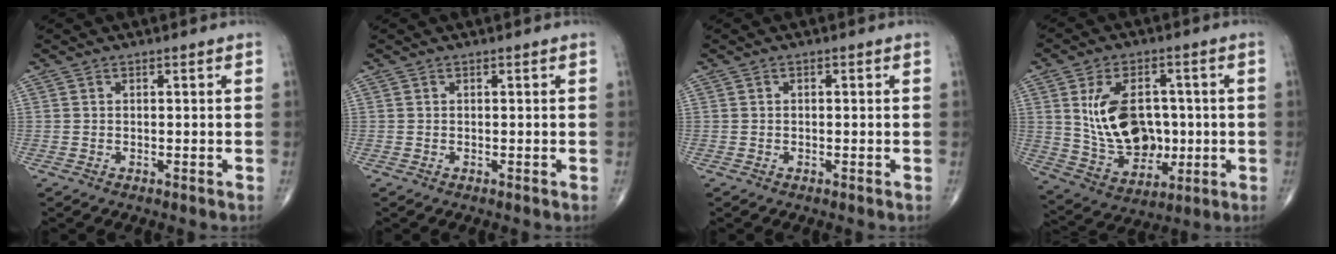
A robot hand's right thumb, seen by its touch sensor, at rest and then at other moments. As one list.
[{"total": 0.0}, {"total": 0.5, "force": [0.1, 0.3, 0.4], "torque": [-0.006, 0.003, 0.001]}, {"total": 15.1, "force": [1.2, 10.4, 11.0], "torque": [-0.157, -0.004, 0.039]}]